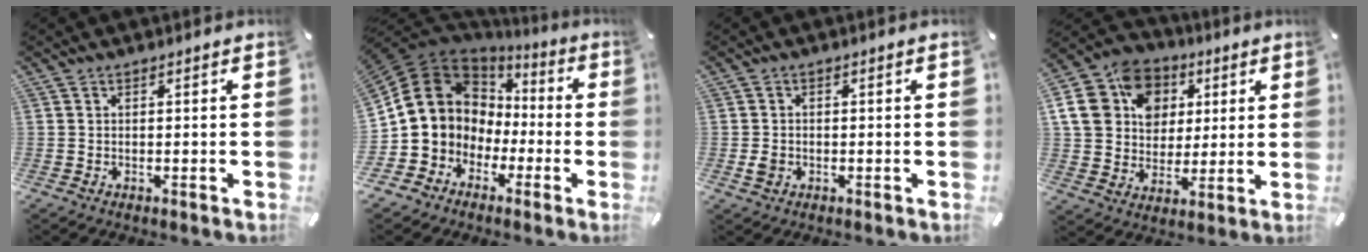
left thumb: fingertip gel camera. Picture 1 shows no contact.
{"total": 10.1, "force": [0.3, 10.0, 1.3], "torque": [-0.044, -0.025, 0.014]}
{"total": 1.7, "force": [-0.4, 1.3, 1.0], "torque": [-0.017, 0.003, -0.007]}
{"total": 16.1, "force": [4.6, 13.9, 6.8], "torque": [-0.133, -0.002, 0.088]}